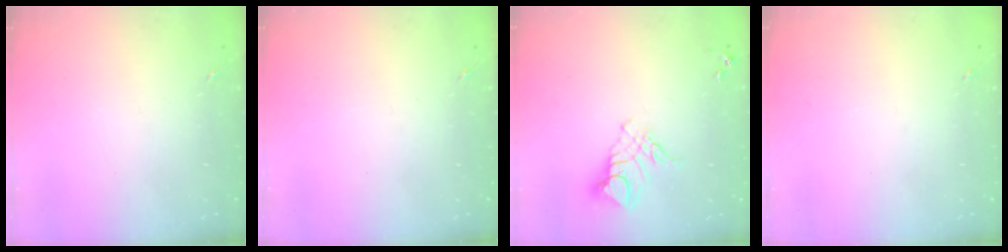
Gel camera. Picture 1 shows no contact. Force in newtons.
{"total": 0.0}
{"total": 9.9, "press": 9.8, "slide": 1.1}
{"total": 0.0}